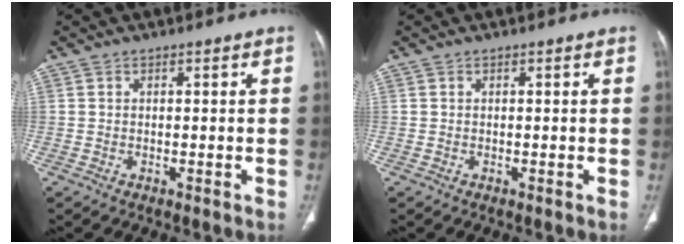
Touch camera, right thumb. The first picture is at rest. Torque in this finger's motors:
{"motor_torque": [0.00, 0.00, -0.03, 0.02, 0.00]}